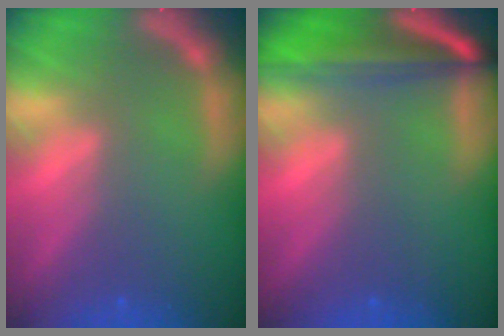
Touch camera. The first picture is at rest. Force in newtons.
{"total": 8.1}